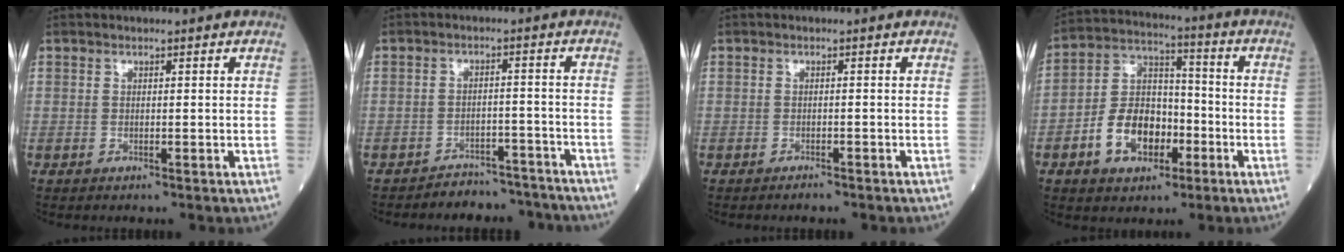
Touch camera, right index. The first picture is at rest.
{"total": 7.2, "force": [-6.8, 2.3, -0.6], "torque": [0.022, 0.021, -0.089]}
{"total": 1.2, "force": [-1.1, 0.1, 0.4], "torque": [-0.011, -0.001, -0.015]}
{"total": 10.9, "force": [-4.1, 6.9, 7.4], "torque": [-0.154, 0.024, -0.071]}